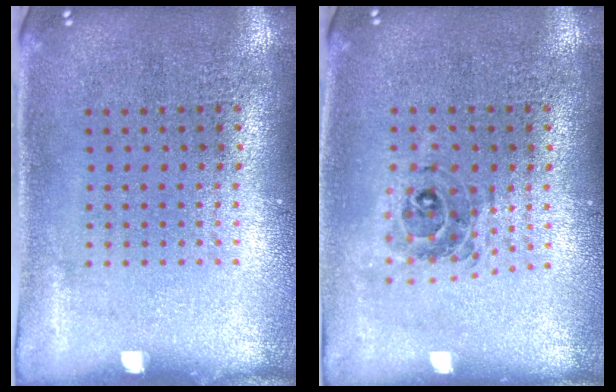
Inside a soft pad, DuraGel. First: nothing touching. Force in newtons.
{"total": 0.7, "press": 0.7, "slide": 0.1}